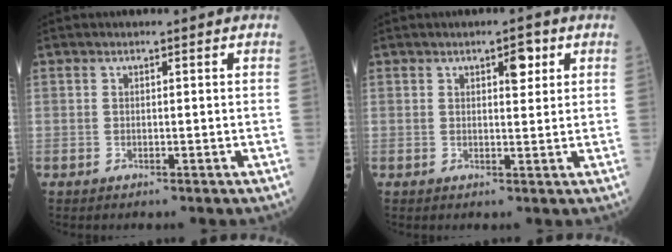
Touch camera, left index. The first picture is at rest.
{"total": 2.8, "force": [1.5, 1.0, 2.2], "torque": [-0.032, 0.002, 0.022]}